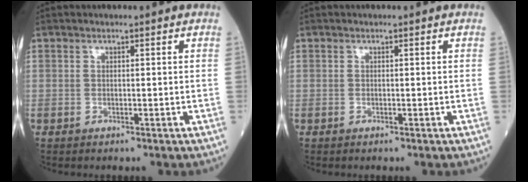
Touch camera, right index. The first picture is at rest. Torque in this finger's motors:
{"motor_torque": [0.05, 0.01, 0.01, -0.01]}